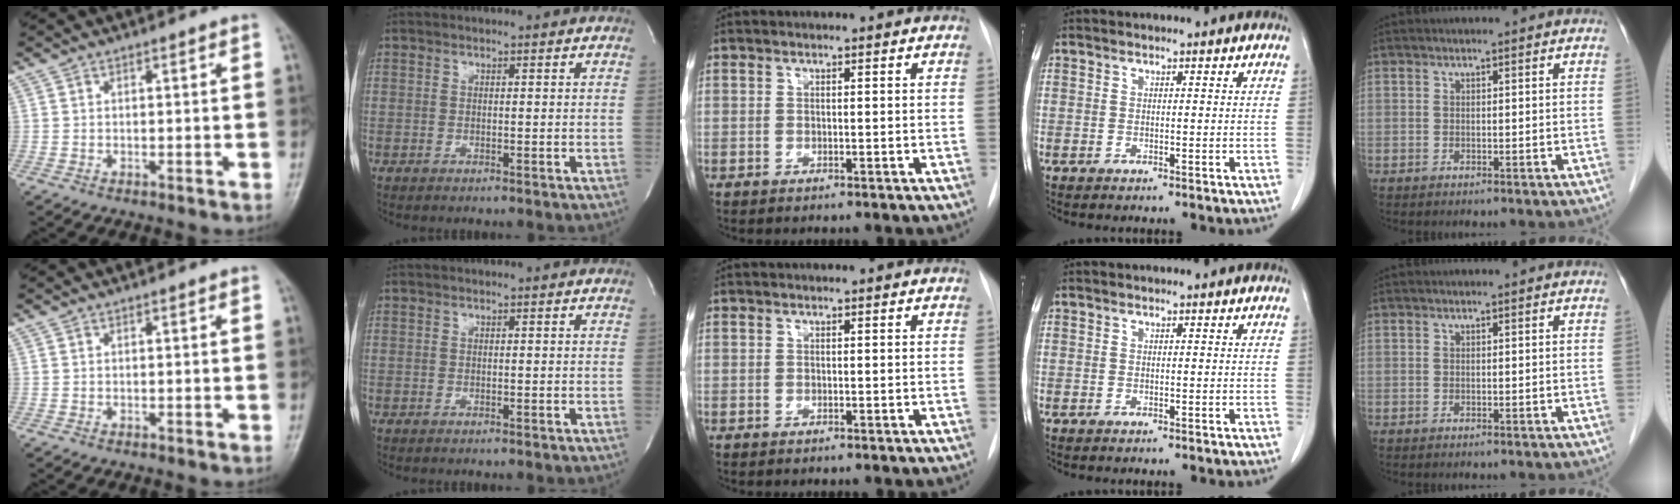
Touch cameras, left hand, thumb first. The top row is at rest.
{}